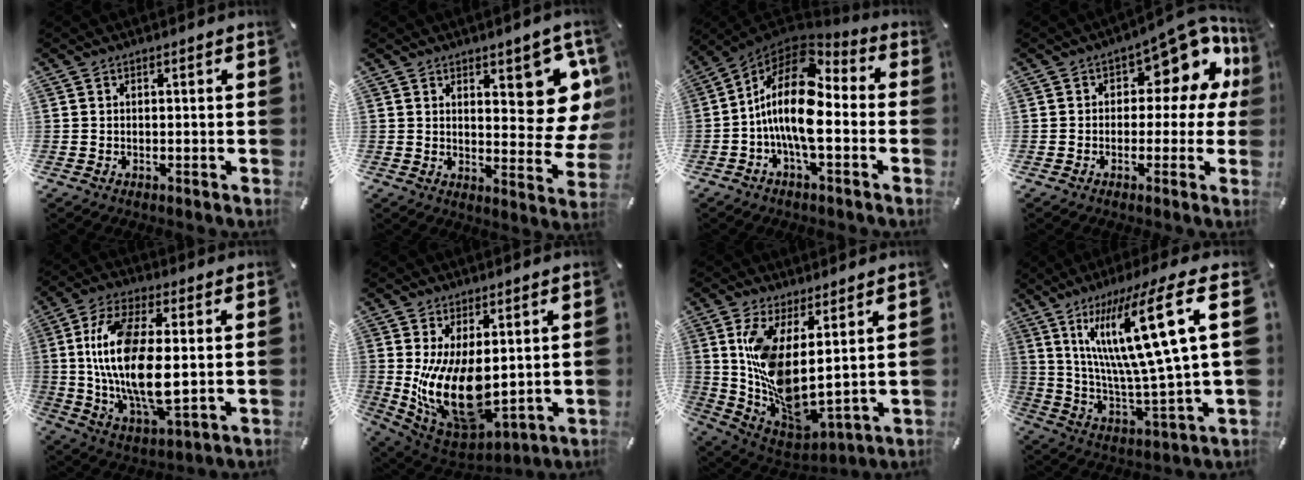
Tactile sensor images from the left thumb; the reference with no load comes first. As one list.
[{"total": 11.7, "force": [5.9, 5.4, 8.5], "torque": [-0.083, -0.057, 0.104]}, {"total": 16.2, "force": [-1.3, 7.8, 14.2], "torque": [-0.284, -0.007, -0.024]}, {"total": 11.5, "force": [5.9, 6.1, 7.8], "torque": [-0.101, -0.049, 0.102]}, {"total": 18.2, "force": [1.8, 8.0, 16.2], "torque": [-0.349, -0.009, 0.028]}, {"total": 15.8, "force": [1.6, 9.1, 12.7], "torque": [-0.247, -0.039, 0.044]}, {"total": 11.6, "force": [3.9, 4.7, 9.9], "torque": [-0.207, -0.067, 0.076]}, {"total": 23.2, "force": [9.1, 4.3, 20.8], "torque": [-0.395, -0.043, 0.128]}]